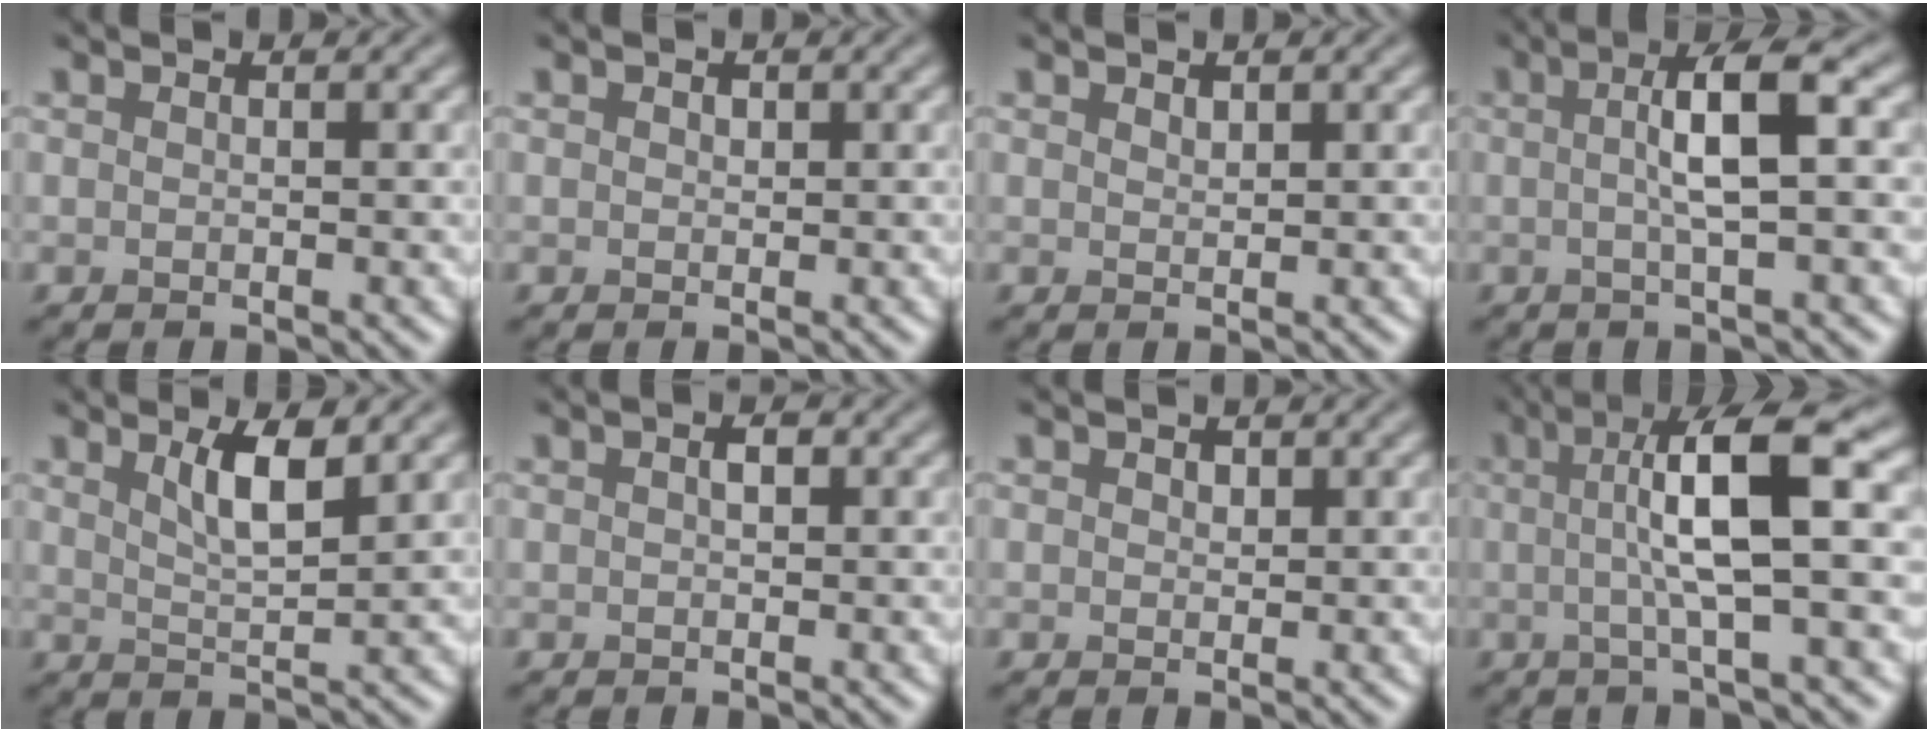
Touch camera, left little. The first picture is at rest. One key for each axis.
{"total": 0.6, "fx": 0.2, "fy": 0.5, "fz": 0.3, "tx": -0.007, "ty": 0.000, "tz": 0.001}
{"total": 0.7, "fx": 0.4, "fy": 0.3, "fz": 0.4, "tx": -0.009, "ty": 0.000, "tz": 0.008}
{"total": 4.8, "fx": 0.3, "fy": 0.8, "fz": 4.7, "tx": -0.081, "ty": 0.014, "tz": -0.001}
{"total": 3.2, "fx": 1.6, "fy": 0.7, "fz": 2.7, "tx": -0.052, "ty": -0.004, "tz": 0.027}
{"total": 1.3, "fx": 0.1, "fy": 0.8, "fz": 1.1, "tx": -0.020, "ty": 0.004, "tz": -0.001}
{"total": 1.0, "fx": 0.4, "fy": 0.7, "fz": 0.5, "tx": -0.010, "ty": 0.001, "tz": 0.003}
{"total": 7.6, "fx": 0.6, "fy": 1.3, "fz": 7.5, "tx": -0.118, "ty": 0.013, "tz": 0.002}